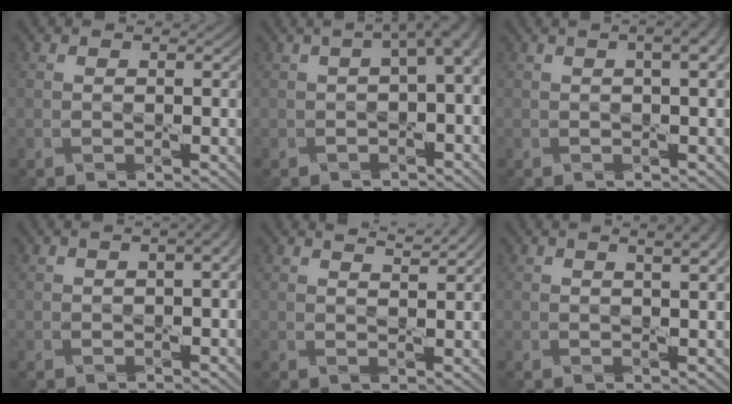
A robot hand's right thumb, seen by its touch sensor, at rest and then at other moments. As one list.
[{"total": 5.4, "force": [0.6, 1.7, 5.1], "torque": [-0.066, 0.012, 0.009]}, {"total": 4.6, "force": [1.6, 1.5, 4.0], "torque": [-0.044, 0.013, 0.006]}, {"total": 4.1, "force": [0.7, 1.6, 3.7], "torque": [-0.049, 0.014, 0.002]}, {"total": 2.3, "force": [1.9, 0.2, 1.3], "torque": [-0.020, -0.002, 0.031]}, {"total": 4.0, "force": [1.9, 1.1, 3.3], "torque": [-0.040, 0.007, 0.012]}]